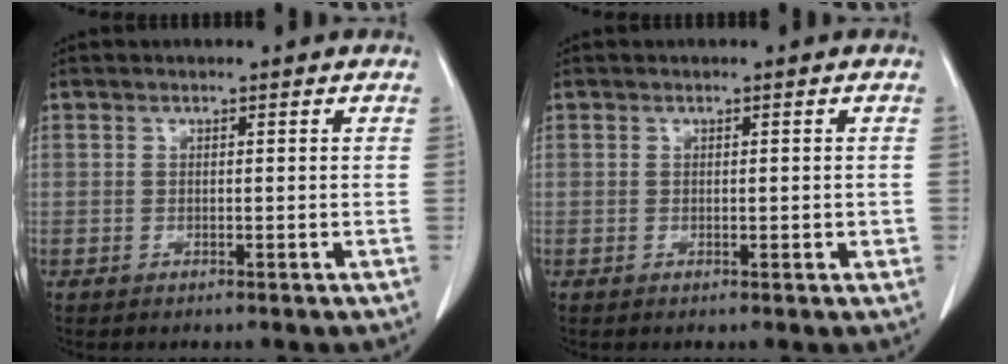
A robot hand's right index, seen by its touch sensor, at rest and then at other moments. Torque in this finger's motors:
{"motor_torque": [-0.02, 0.06, 0.05, 0.06]}